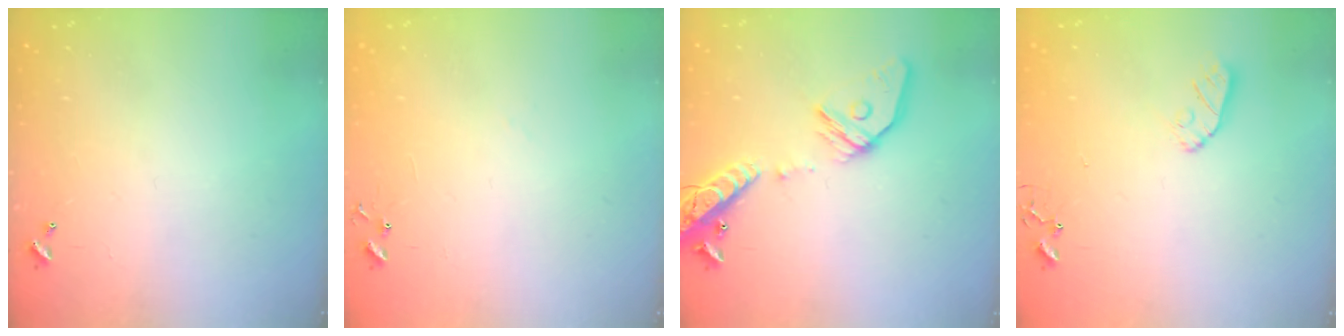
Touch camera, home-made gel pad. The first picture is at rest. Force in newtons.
{"total": 6.8, "press": 6.8, "slide": 0.6}
{"total": 18.3, "press": 17.9, "slide": 3.6}
{"total": 7.2, "press": 7.2, "slide": 0.4}